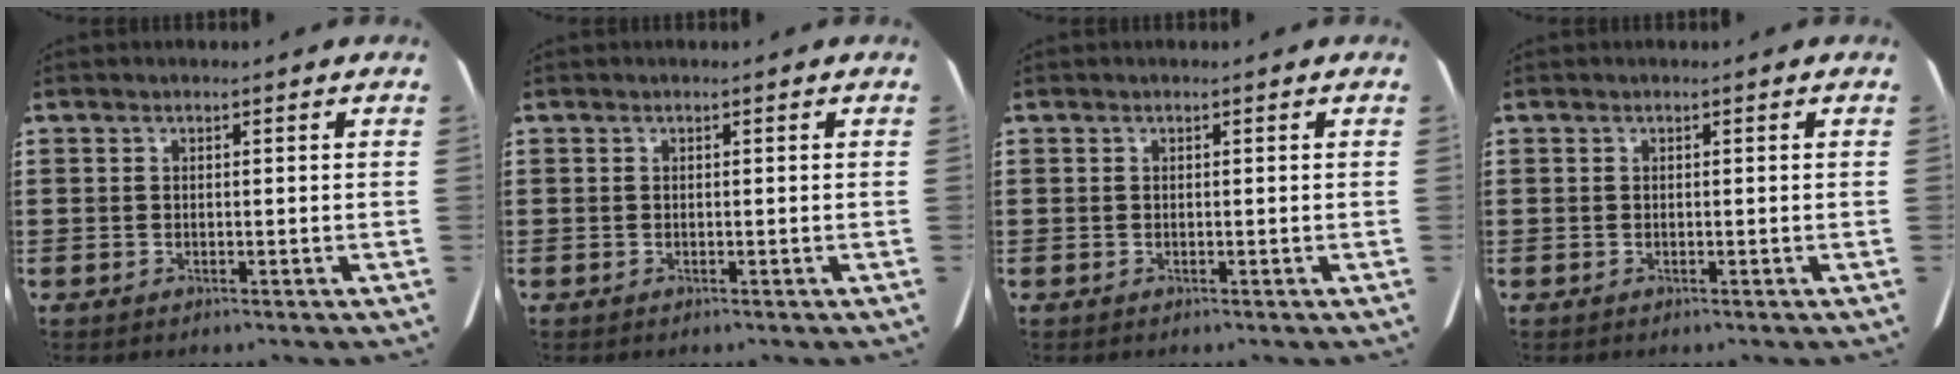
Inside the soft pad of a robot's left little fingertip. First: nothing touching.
{"total": 0.0}
{"total": 0.0}
{"total": 0.0}